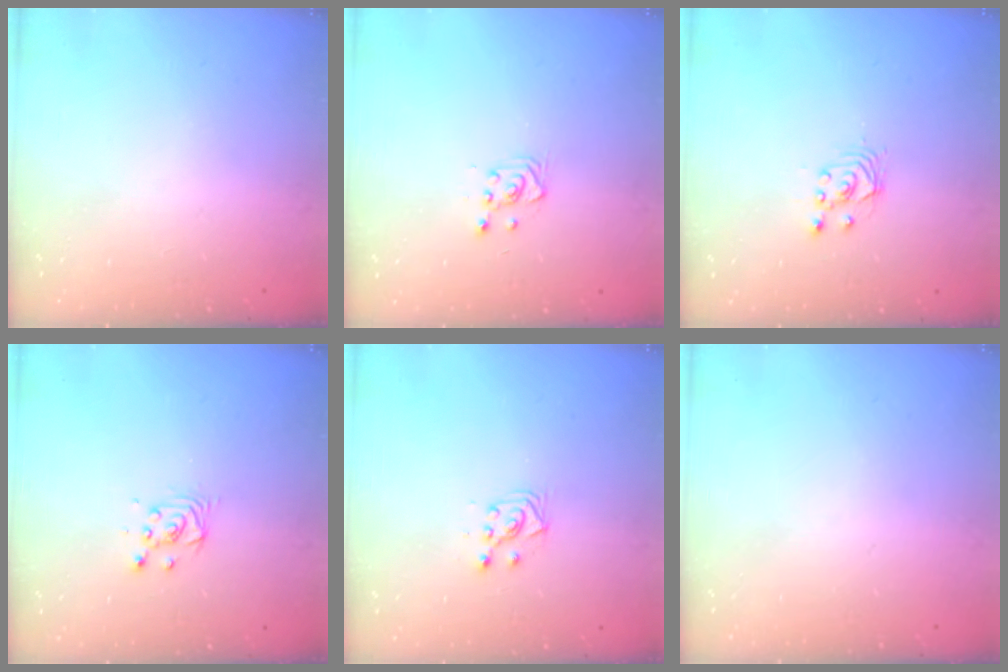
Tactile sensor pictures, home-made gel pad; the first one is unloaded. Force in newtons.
{"total": 2.8, "press": 2.7, "slide": 0.7}
{"total": 2.5, "press": 2.5, "slide": 0.2}
{"total": 3.4, "press": 3.4, "slide": 0.4}
{"total": 3.7, "press": 3.6, "slide": 0.9}
{"total": 0.0}